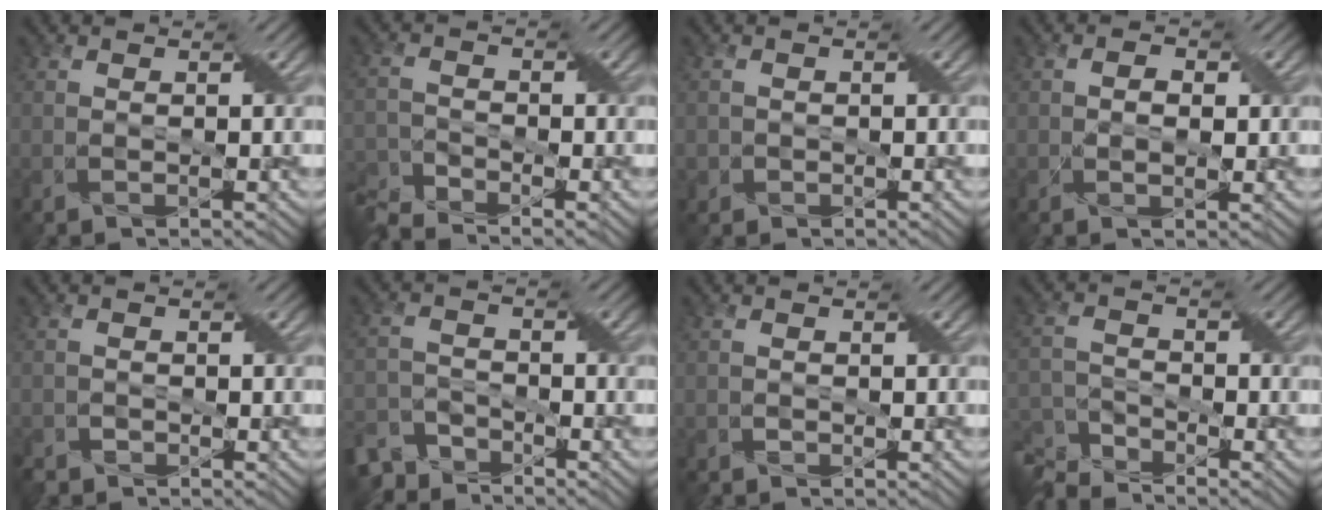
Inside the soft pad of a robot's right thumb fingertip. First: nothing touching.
{"total": 5.0, "force": [-4.5, 1.2, 1.9], "torque": [-0.045, -0.012, -0.099]}
{"total": 1.1, "force": [-0.3, 1.1, 0.0], "torque": [0.001, -0.002, -0.008]}
{"total": 2.3, "force": [0.1, 1.3, 1.9], "torque": [-0.031, -0.003, 0.002]}
{"total": 1.5, "force": [-1.3, 0.8, 0.2], "torque": [-0.007, -0.002, -0.031]}
{"total": 5.9, "force": [-4.9, 2.7, 2.0], "torque": [-0.045, -0.008, -0.108]}
{"total": 0.7, "force": [-0.5, 0.4, 0.0], "torque": [-0.002, 0.000, -0.010]}
{"total": 5.8, "force": [-5.2, 1.6, 2.0], "torque": [-0.047, -0.009, -0.115]}